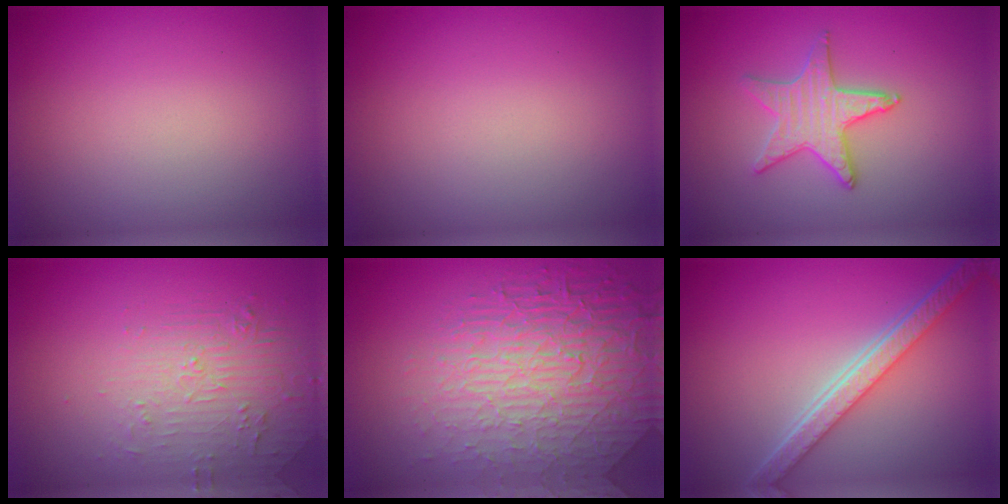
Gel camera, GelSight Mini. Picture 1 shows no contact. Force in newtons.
{"total": 0.0}
{"total": 3.1, "press": 3.1, "slide": 0.4}
{"total": 2.2, "press": 1.3, "slide": 1.8}
{"total": 8.0, "press": 5.9, "slide": 5.3}
{"total": 5.5, "press": 4.1, "slide": 3.6}